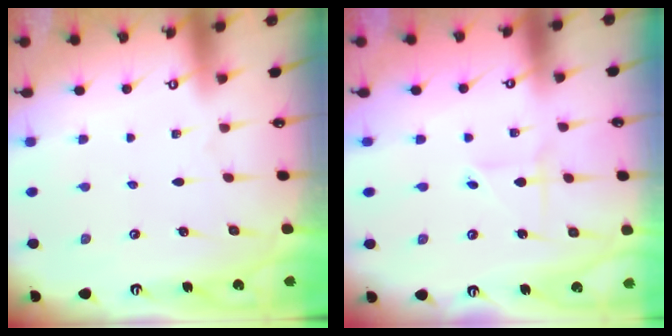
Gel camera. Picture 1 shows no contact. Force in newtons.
{"total": 2.1, "press": 1.9, "slide": 0.7}